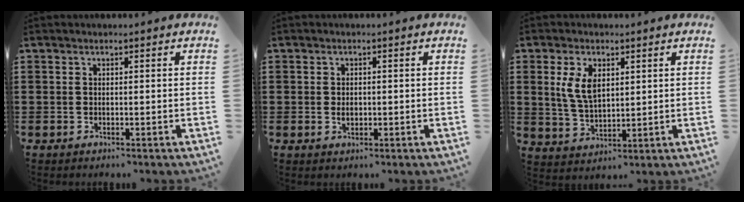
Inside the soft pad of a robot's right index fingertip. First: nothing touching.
{"total": 1.4, "force": [-0.1, 0.9, 1.1], "torque": [-0.023, 0.003, -0.003]}
{"total": 6.2, "force": [1.9, 3.3, 4.9], "torque": [-0.112, 0.005, 0.031]}